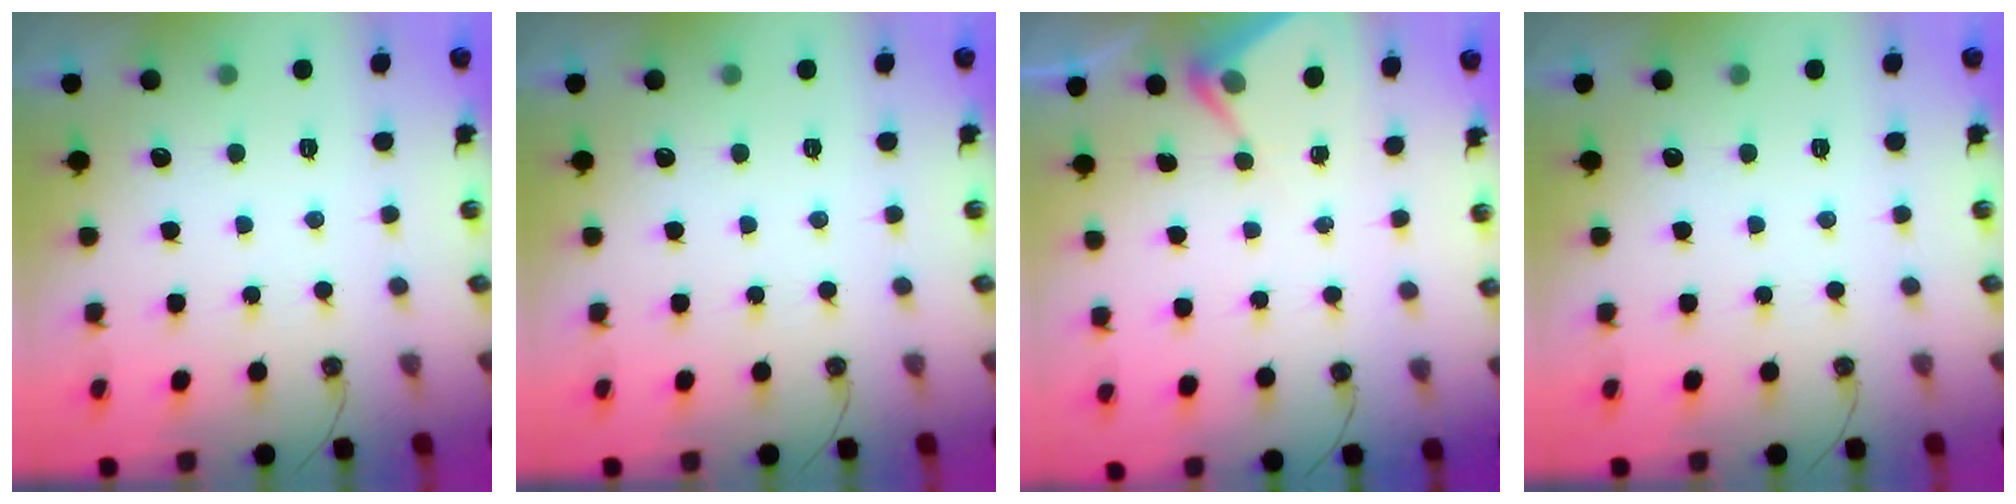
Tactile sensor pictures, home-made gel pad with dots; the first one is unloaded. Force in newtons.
{"total": 0.0}
{"total": 4.8, "press": 4.7, "slide": 0.5}
{"total": 0.0}